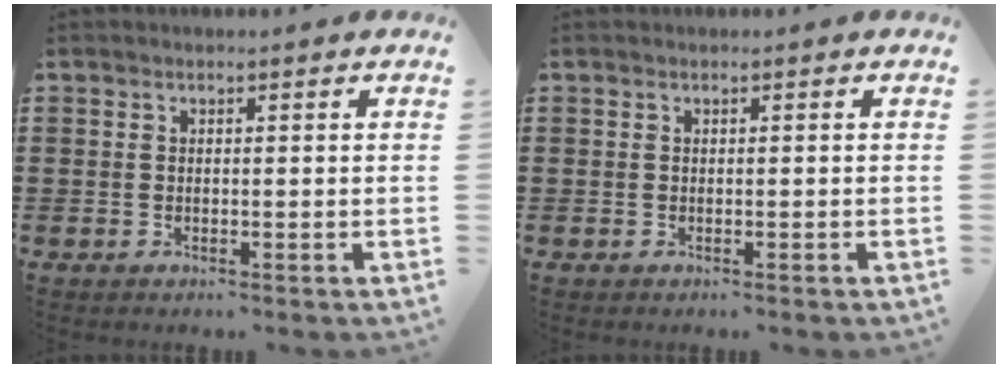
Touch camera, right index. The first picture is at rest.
{"total": 0.0}